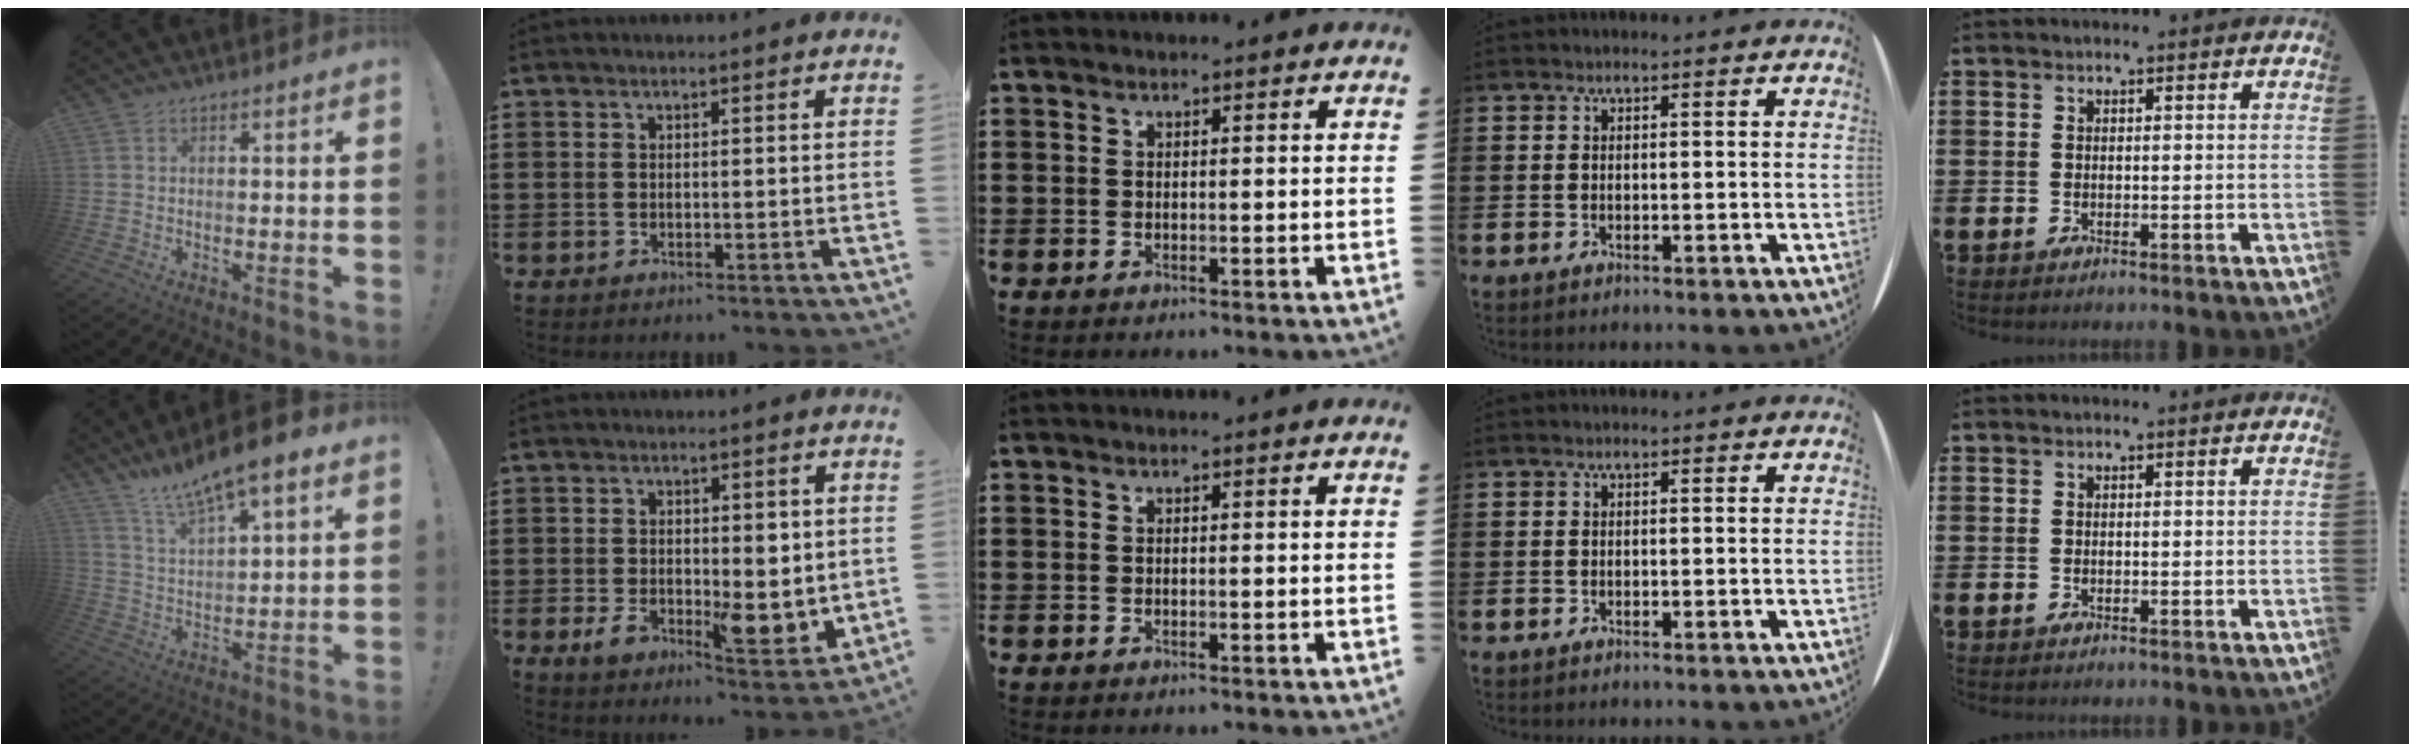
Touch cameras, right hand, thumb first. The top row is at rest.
{"thumb": {"total": 11.4, "force": [9.6, 1.9, 5.8], "torque": [-0.110, -0.065, 0.167]}, "index": {"total": 7.4, "force": [-1.0, 4.2, 5.9], "torque": [-0.086, -0.002, -0.017]}}